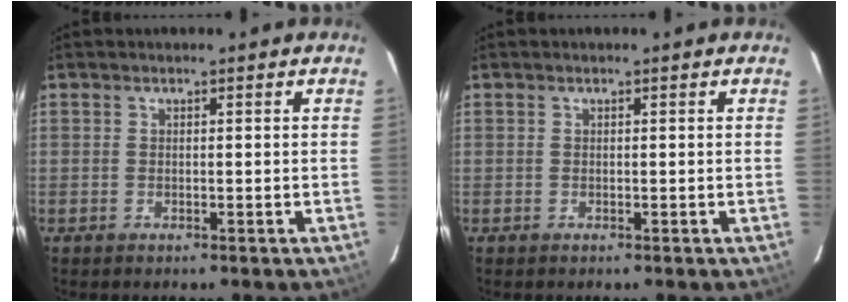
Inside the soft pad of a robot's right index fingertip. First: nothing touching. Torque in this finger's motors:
{"motor_torque": [0.00, 0.00, 0.00, 0.00]}